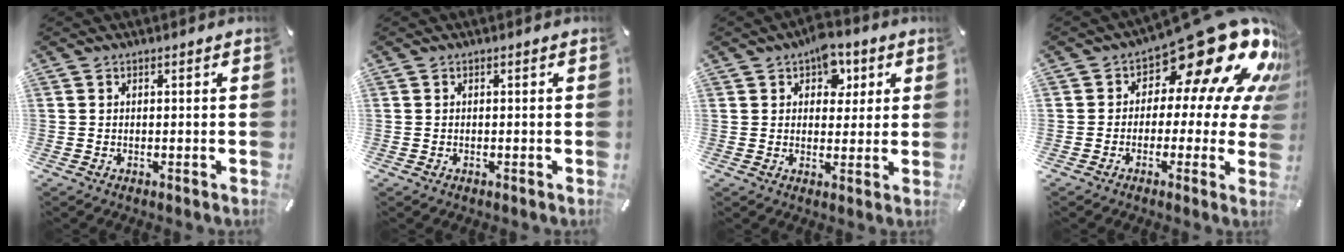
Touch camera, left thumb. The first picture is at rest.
{"total": 0.0}
{"total": 7.5, "force": [3.3, 5.3, 4.0], "torque": [-0.037, -0.004, 0.053]}
{"total": 20.6, "force": [11.7, 8.8, 14.4], "torque": [-0.192, -0.089, 0.191]}